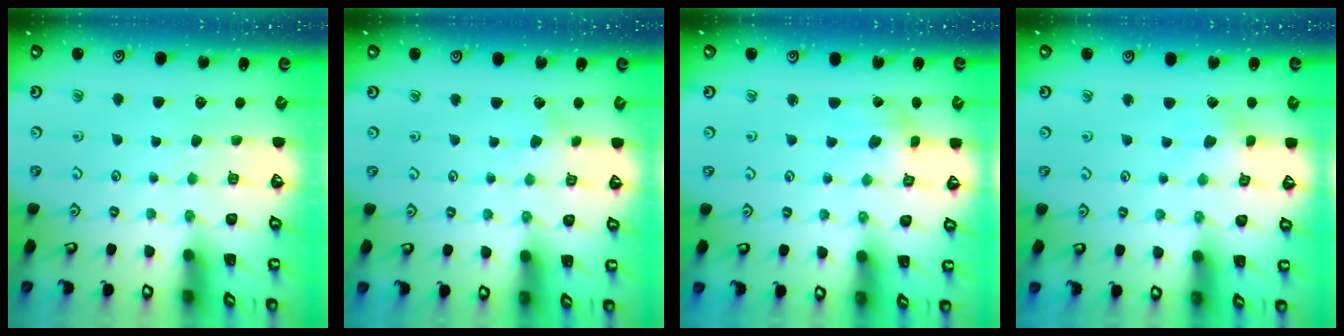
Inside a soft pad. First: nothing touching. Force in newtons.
{"total": 2.9, "press": 2.9, "slide": 0.2}
{"total": 2.6, "press": 2.5, "slide": 0.5}
{"total": 2.9, "press": 2.8, "slide": 0.7}